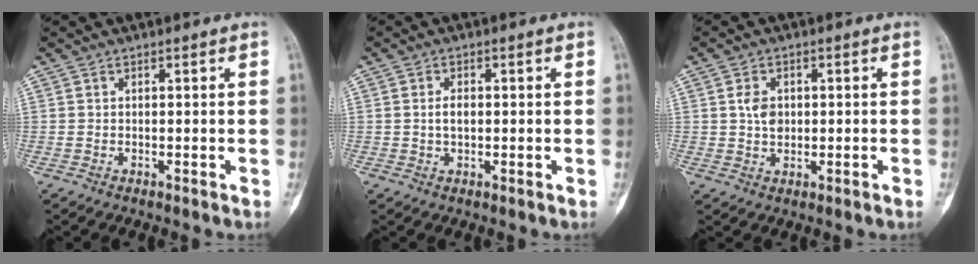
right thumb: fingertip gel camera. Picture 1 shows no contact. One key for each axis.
{"total": 2.3, "fx": 0.0, "fy": 1.4, "fz": 1.9, "tx": -0.034, "ty": 0.002, "tz": -0.002}
{"total": 3.7, "fx": 0.4, "fy": 2.7, "fz": 2.5, "tx": -0.034, "ty": 0.000, "tz": 0.006}